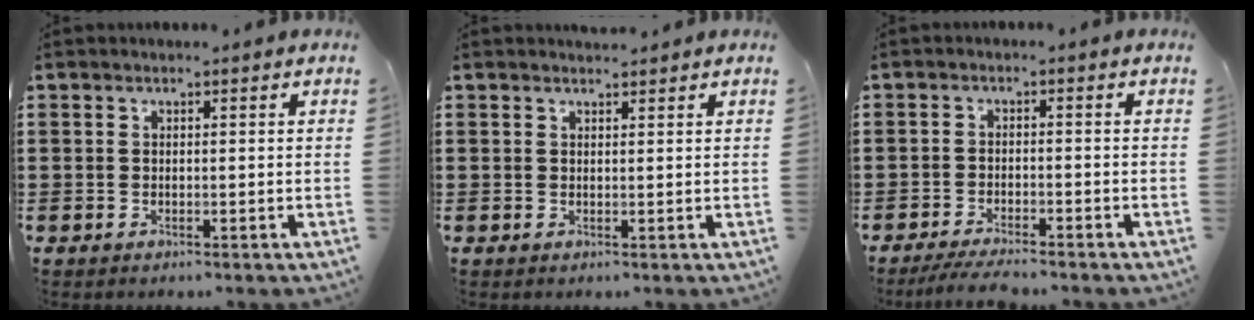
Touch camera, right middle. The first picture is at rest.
{"total": 1.2, "force": [1.2, 0.3, -0.1], "torque": [0.005, -0.004, 0.021]}
{"total": 3.3, "force": [-3.0, 0.1, 1.3], "torque": [-0.029, -0.005, -0.061]}